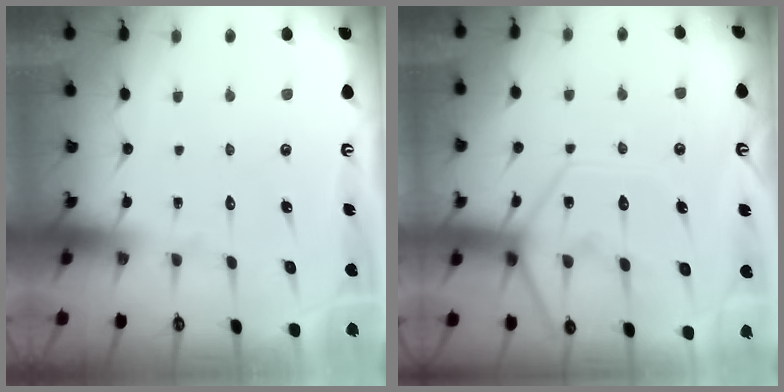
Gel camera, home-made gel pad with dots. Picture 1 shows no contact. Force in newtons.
{"total": 12.1, "press": 12.0, "slide": 1.4}